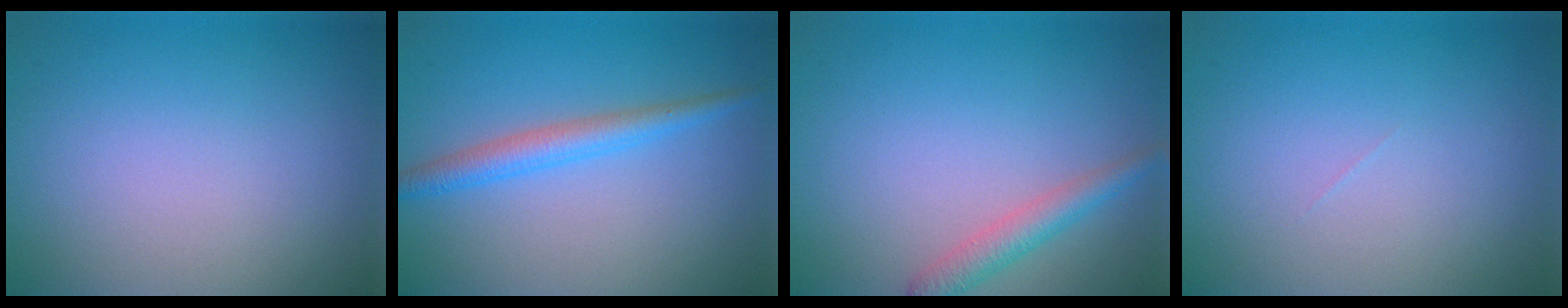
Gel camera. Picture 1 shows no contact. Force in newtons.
{"total": 2.6, "press": 2.6, "slide": 0.1}
{"total": 2.4, "press": 2.4, "slide": 0.1}
{"total": 0.0}